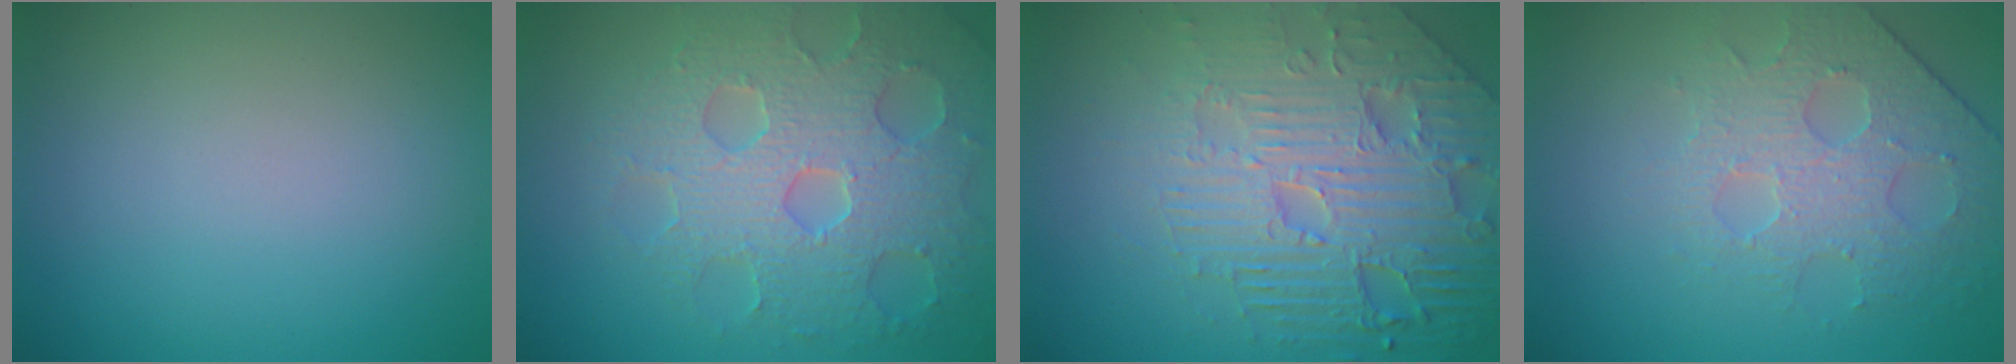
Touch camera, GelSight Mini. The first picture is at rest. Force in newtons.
{"total": 7.5, "press": 5.8, "slide": 4.8}
{"total": 8.7, "press": 6.1, "slide": 6.2}
{"total": 4.1, "press": 3.6, "slide": 1.9}